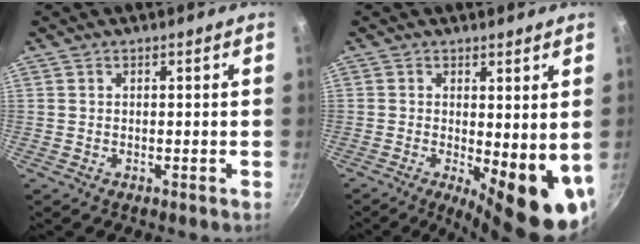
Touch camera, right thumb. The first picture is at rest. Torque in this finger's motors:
{"motor_torque": [-0.03, 1.15, 0.28, -0.12, 0.16]}